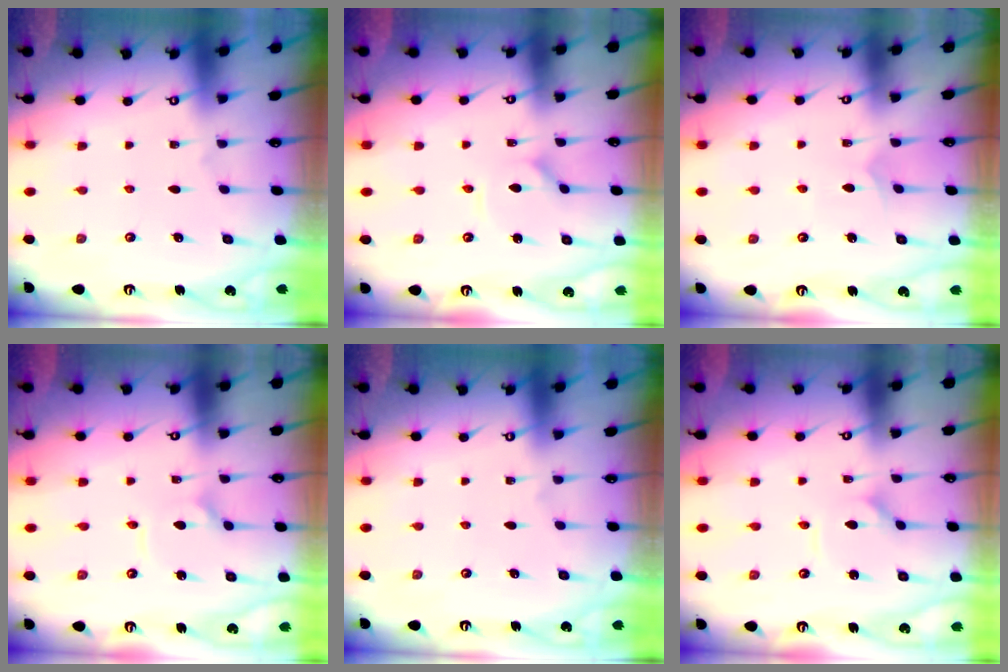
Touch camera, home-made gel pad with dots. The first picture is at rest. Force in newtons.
{"total": 1.8, "press": 1.8, "slide": 0.3}
{"total": 4.4, "press": 4.3, "slide": 0.5}
{"total": 2.6, "press": 2.6, "slide": 0.2}
{"total": 0.0}
{"total": 2.3, "press": 2.3, "slide": 0.1}